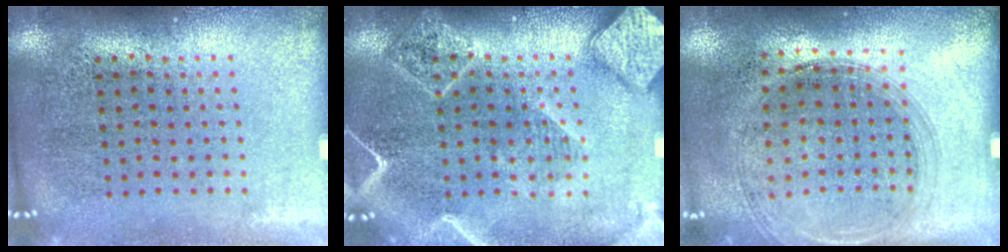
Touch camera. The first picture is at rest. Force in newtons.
{"total": 2.1, "press": 2.1, "slide": 0.2}
{"total": 1.4, "press": 1.2, "slide": 0.6}